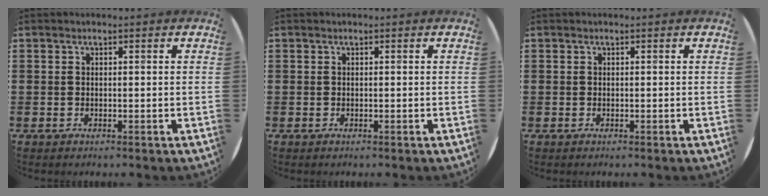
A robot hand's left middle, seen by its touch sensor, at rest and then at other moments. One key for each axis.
{"total": 0.0}
{"total": 0.0}